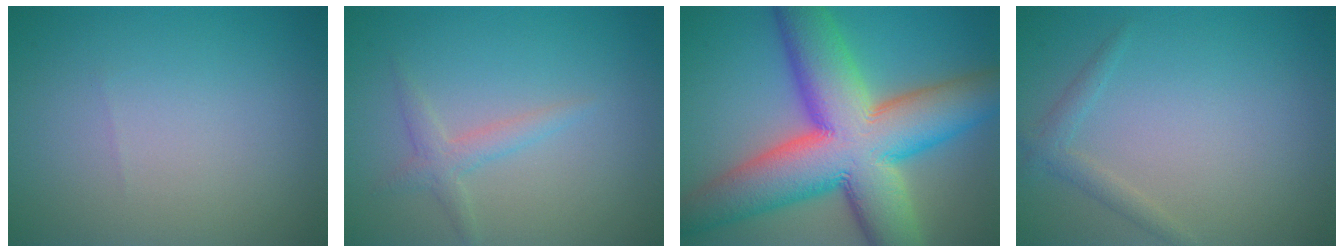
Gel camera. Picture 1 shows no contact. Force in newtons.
{"total": 1.8, "press": 1.8, "slide": 0.1}
{"total": 15.7, "press": 15.7, "slide": 0.4}
{"total": 1.4, "press": 1.4, "slide": 0.1}